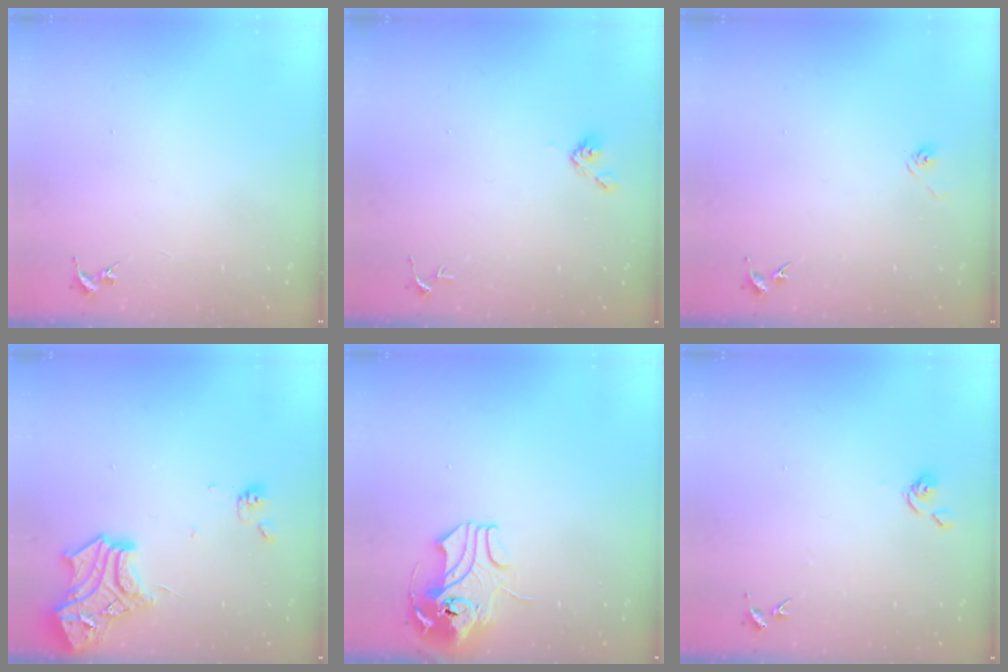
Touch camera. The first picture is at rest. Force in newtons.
{"total": 4.8, "press": 4.8, "slide": 0.6}
{"total": 2.9, "press": 2.5, "slide": 1.5}
{"total": 16.2, "press": 16.2, "slide": 1.5}
{"total": 12.2, "press": 12.1, "slide": 1.7}
{"total": 6.3, "press": 6.3, "slide": 0.5}